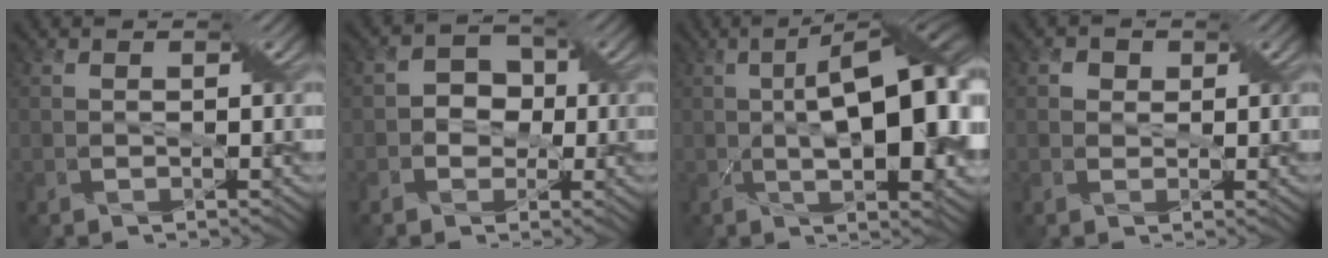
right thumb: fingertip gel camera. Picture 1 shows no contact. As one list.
[{"total": 3.6, "force": [-0.3, 3.2, 1.6], "torque": [-0.024, 0.006, -0.023]}, {"total": 15.2, "force": [-0.1, 5.6, 14.1], "torque": [-0.201, 0.016, -0.001]}, {"total": 1.7, "force": [0.6, 1.5, 0.5], "torque": [-0.006, 0.000, 0.005]}]